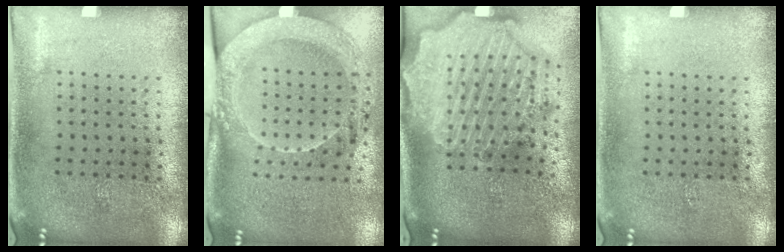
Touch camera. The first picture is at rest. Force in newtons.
{"total": 2.0, "press": 2.0, "slide": 0.2}
{"total": 3.5, "press": 2.9, "slide": 1.9}
{"total": 0.0}